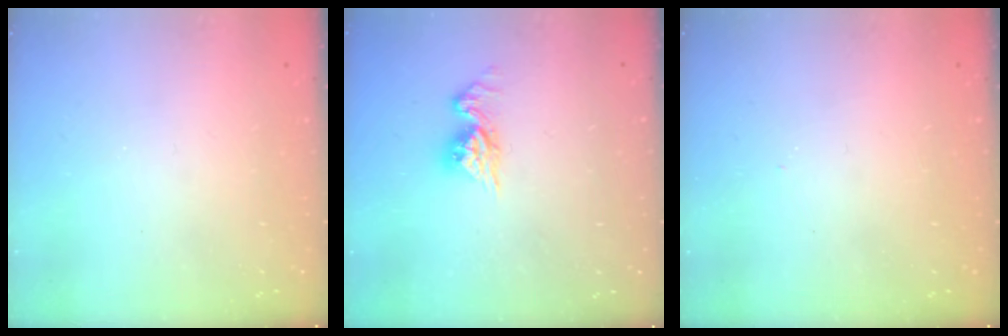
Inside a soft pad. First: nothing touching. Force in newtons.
{"total": 8.7, "press": 8.7, "slide": 0.9}
{"total": 3.4, "press": 3.3, "slide": 0.4}